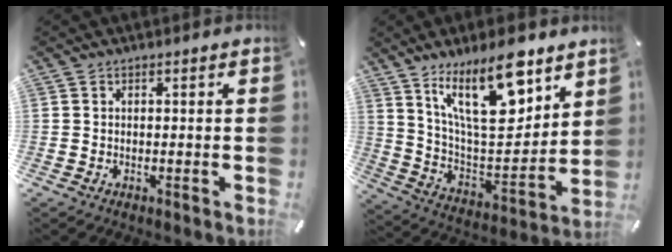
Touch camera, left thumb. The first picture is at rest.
{"total": 21.7, "force": [12.4, 8.9, 15.4], "torque": [-0.259, -0.069, 0.200]}